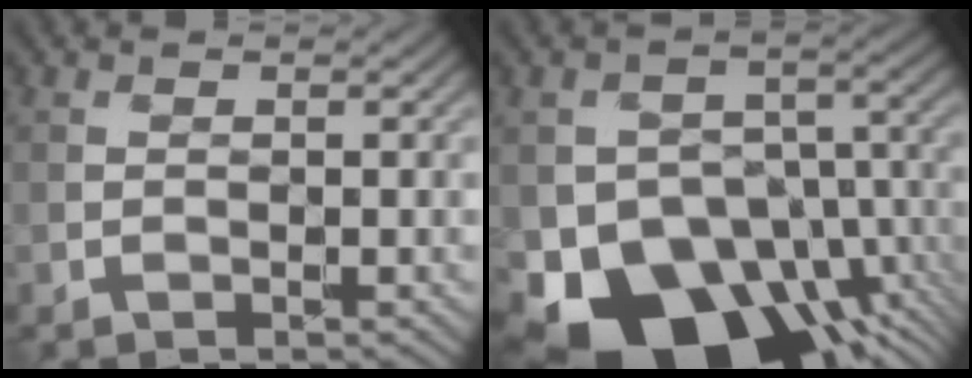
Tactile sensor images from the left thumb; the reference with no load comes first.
{"total": 16.8, "force": [-9.0, 10.9, 9.2], "torque": [-0.153, -0.032, -0.138]}